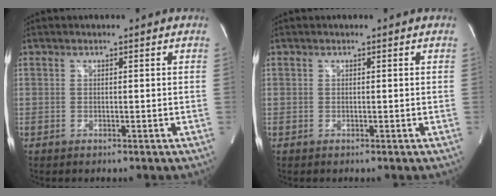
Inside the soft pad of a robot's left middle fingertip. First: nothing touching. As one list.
[{"total": 0.0}]